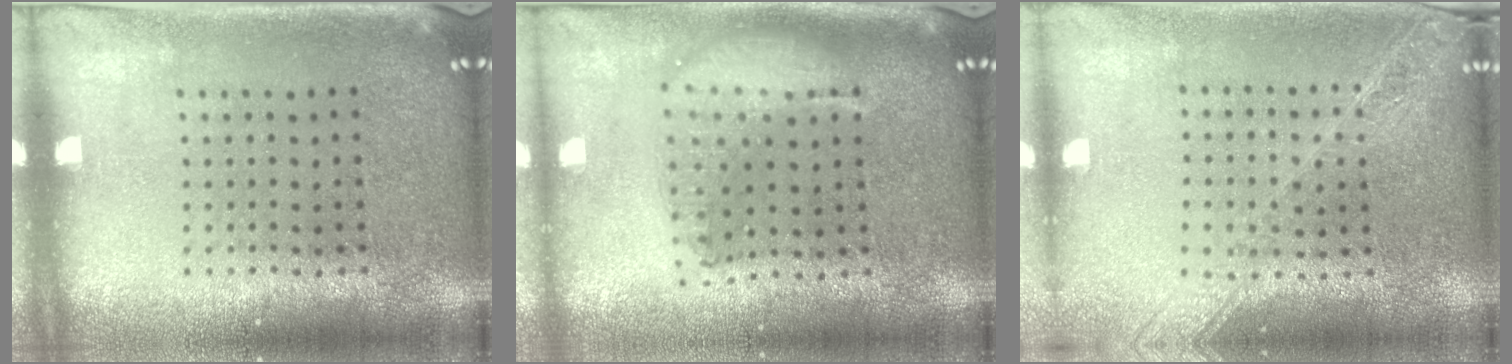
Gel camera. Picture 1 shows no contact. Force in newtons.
{"total": 1.7, "press": 1.5, "slide": 0.9}
{"total": 1.8, "press": 1.6, "slide": 0.8}